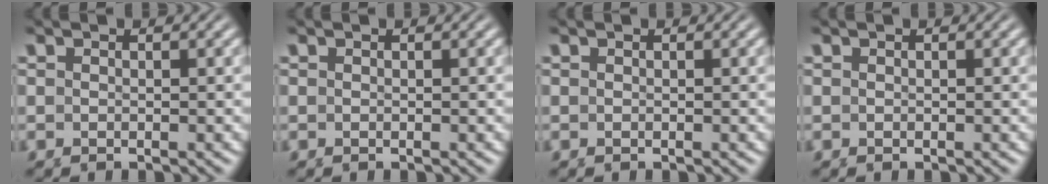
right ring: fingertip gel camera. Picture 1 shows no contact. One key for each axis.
{"total": 0.0}
{"total": 0.0}
{"total": 0.0}